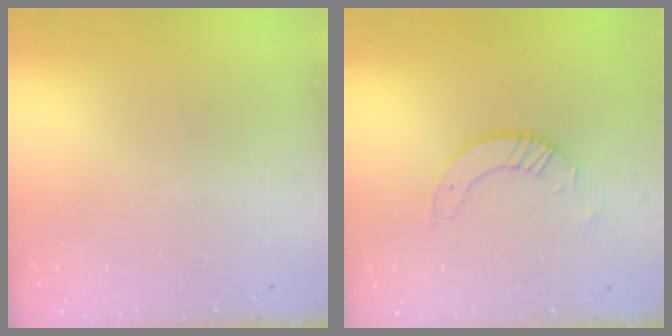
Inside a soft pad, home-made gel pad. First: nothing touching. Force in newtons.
{"total": 3.8, "press": 3.8, "slide": 0.1}